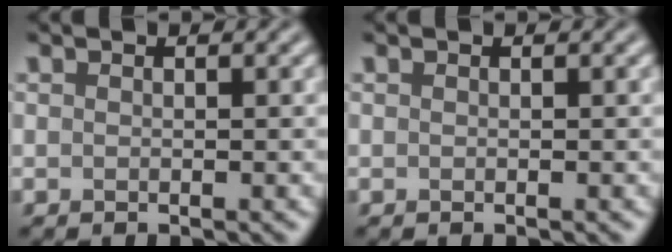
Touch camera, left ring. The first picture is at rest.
{"total": 0.0}